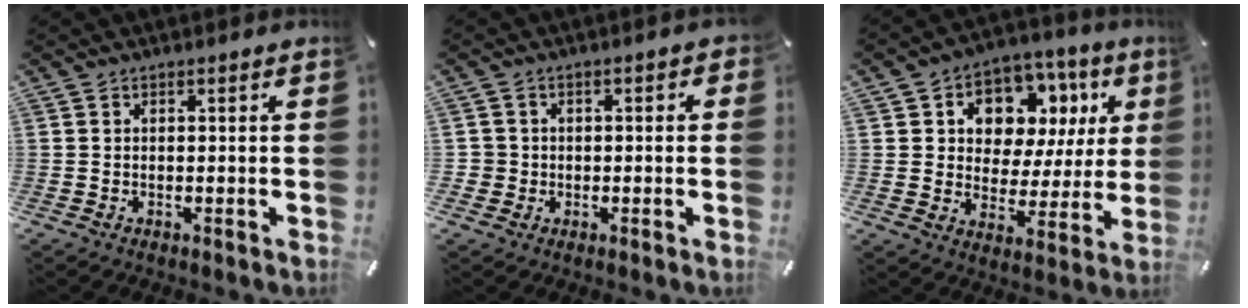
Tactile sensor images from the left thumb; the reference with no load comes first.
{"total": 3.7, "force": [-1.0, 3.6, 0.3], "torque": [-0.003, 0.009, -0.021]}
{"total": 10.5, "force": [4.5, 8.3, 4.6], "torque": [-0.069, -0.036, 0.081]}